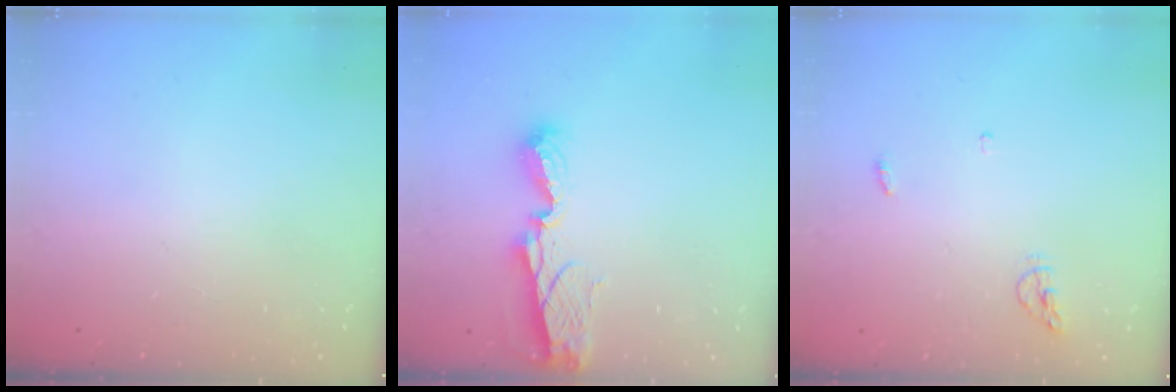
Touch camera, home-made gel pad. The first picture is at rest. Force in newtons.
{"total": 8.4, "press": 8.4, "slide": 1.1}
{"total": 5.2, "press": 5.2, "slide": 0.7}